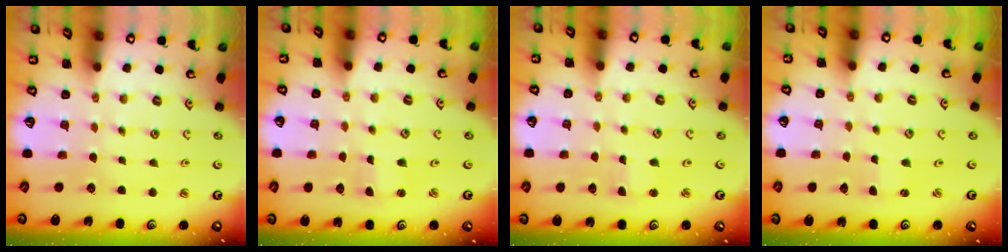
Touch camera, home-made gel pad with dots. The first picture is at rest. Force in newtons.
{"total": 0.7, "press": 0.7, "slide": 0.1}
{"total": 2.0, "press": 2.0, "slide": 0.3}
{"total": 1.6, "press": 1.6, "slide": 0.4}